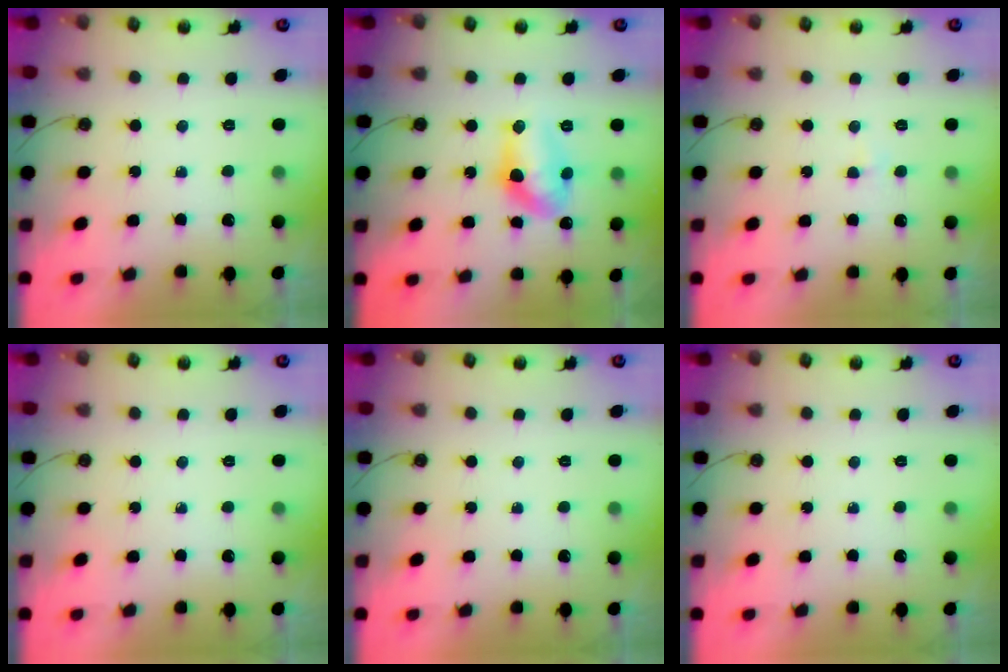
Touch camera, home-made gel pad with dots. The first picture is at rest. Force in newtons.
{"total": 11.1, "press": 11.1, "slide": 0.9}
{"total": 2.1, "press": 2.1, "slide": 0.4}
{"total": 0.0}
{"total": 0.0}
{"total": 0.0}